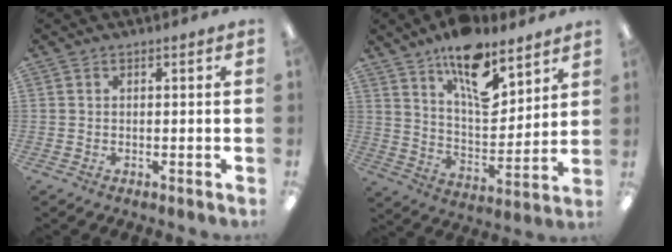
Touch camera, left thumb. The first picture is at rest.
{"total": 16.1, "force": [10.7, 7.0, 9.8], "torque": [-0.149, -0.059, 0.183]}